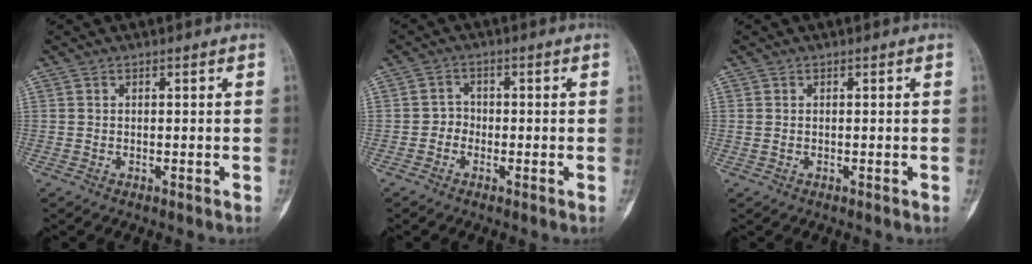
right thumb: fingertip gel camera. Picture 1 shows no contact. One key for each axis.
{"total": 2.3, "fx": -0.9, "fy": 2.0, "fz": 0.6, "tx": 0.004, "ty": 0.011, "tz": -0.026}
{"total": 0.6, "fx": 0.1, "fy": 0.4, "fz": 0.5, "tx": -0.017, "ty": 0.002, "tz": 0.005}